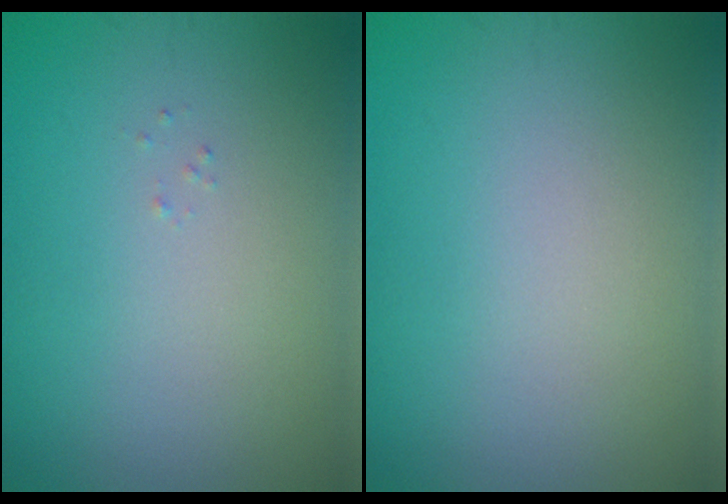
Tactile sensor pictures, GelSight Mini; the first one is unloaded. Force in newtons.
{"total": 0.0}